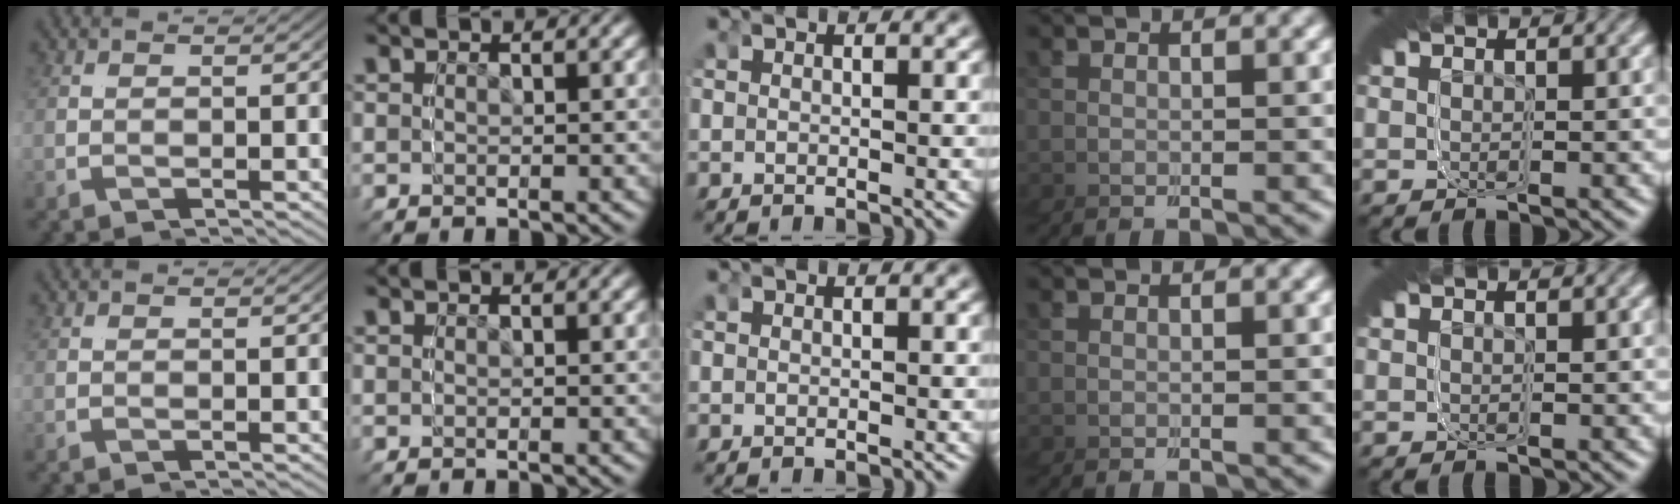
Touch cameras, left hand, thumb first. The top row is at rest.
{"middle": {"total": 0.5, "force": [-0.3, 0.2, -0.4], "torque": [0.002, -0.002, -0.006]}}